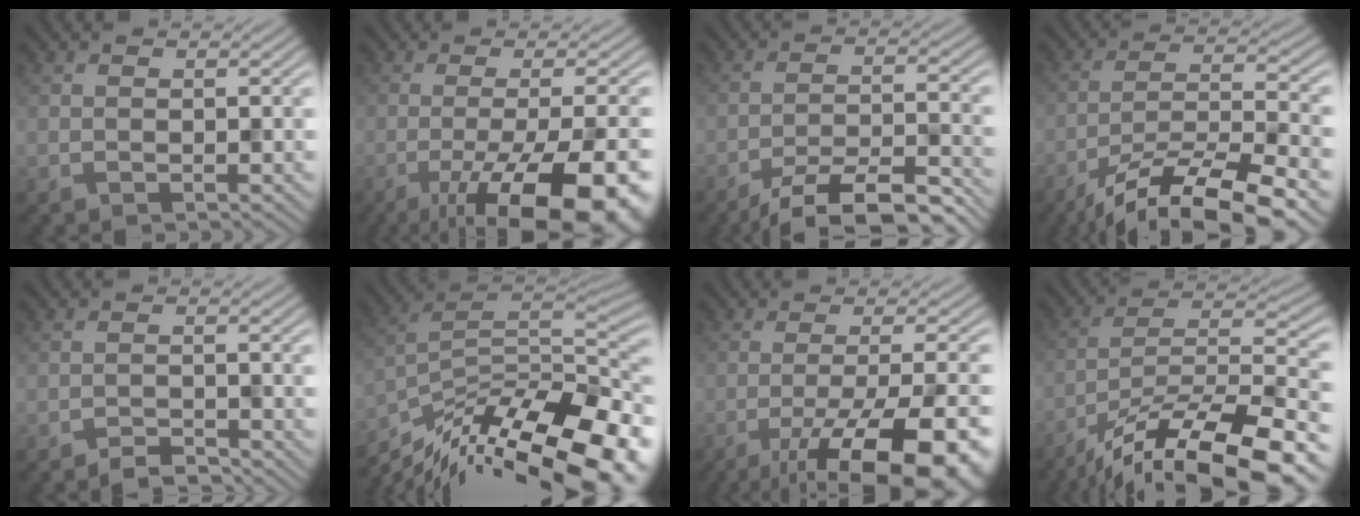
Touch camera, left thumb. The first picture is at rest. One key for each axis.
{"total": 16.4, "fx": -7.7, "fy": 4.7, "fz": 13.7, "tx": -0.172, "ty": -0.003, "tz": -0.108}
{"total": 10.2, "fx": -8.2, "fy": 1.9, "fz": 5.8, "tx": -0.098, "ty": -0.005, "tz": -0.130}
{"total": 14.3, "fx": -9.8, "fy": 3.7, "fz": 9.7, "tx": -0.173, "ty": -0.008, "tz": -0.162}
{"total": 2.2, "fx": -2.1, "fy": 0.3, "fz": 0.7, "tx": -0.008, "ty": 0.004, "tz": -0.041}
{"total": 17.3, "fx": -11.1, "fy": 6.2, "fz": 11.7, "tx": -0.202, "ty": 0.001, "tz": -0.179}
{"total": 16.9, "fx": -9.5, "fy": 4.8, "fz": 13.1, "tx": -0.168, "ty": -0.020, "tz": -0.134}
{"total": 17.3, "fx": -12.1, "fy": 5.0, "fz": 11.3, "tx": -0.196, "ty": -0.012, "tz": -0.209}